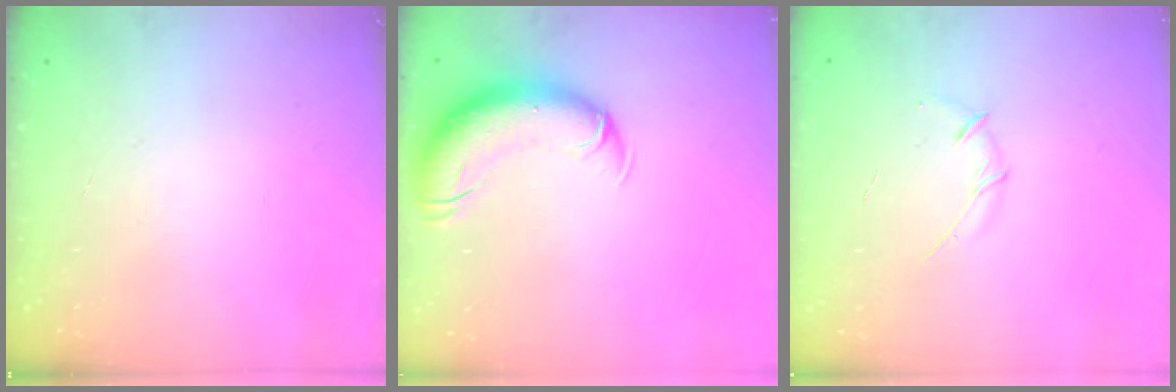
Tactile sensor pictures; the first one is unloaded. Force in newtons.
{"total": 11.3, "press": 10.9, "slide": 3.0}
{"total": 3.0, "press": 2.9, "slide": 0.8}